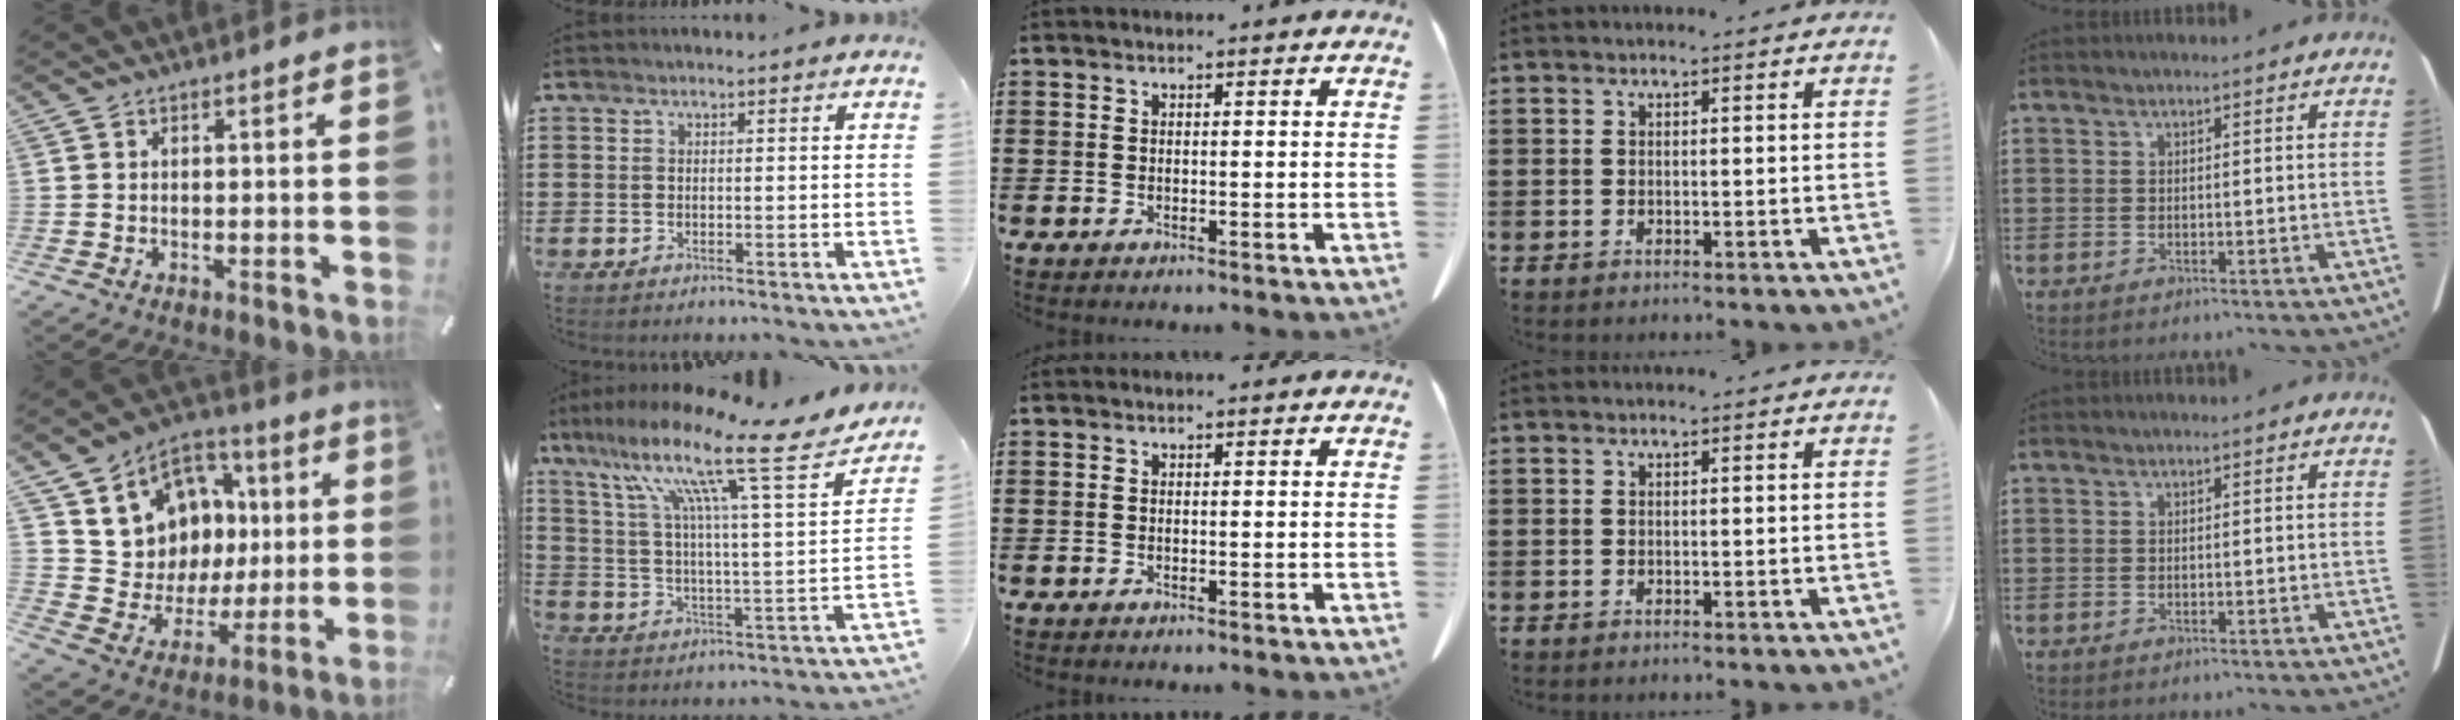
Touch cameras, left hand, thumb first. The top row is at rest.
{"thumb": {"total": 11.3, "force": [3.1, 10.7, 1.7], "torque": [-0.031, -0.038, 0.071]}, "index": {"total": 15.6, "force": [11.1, 1.3, 10.8], "torque": [-0.215, -0.070, 0.171]}}